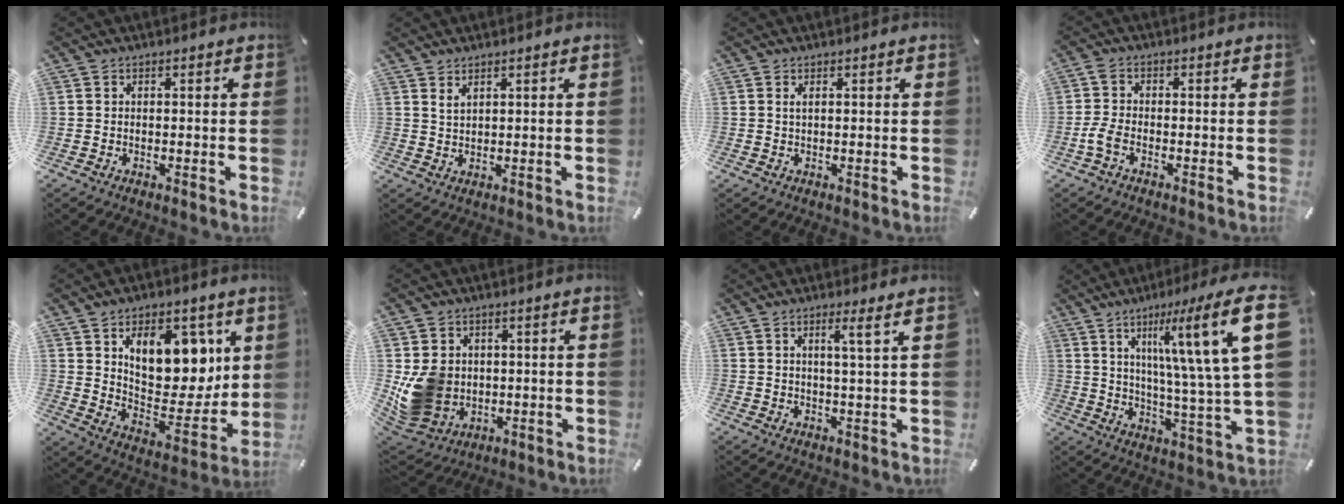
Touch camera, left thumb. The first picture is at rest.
{"total": 1.9, "force": [1.5, 0.6, 1.0], "torque": [-0.022, -0.002, 0.030]}
{"total": 0.9, "force": [0.4, 0.0, 0.9], "torque": [-0.018, 0.000, 0.006]}
{"total": 3.7, "force": [-1.7, 1.8, 2.7], "torque": [-0.065, 0.001, -0.034]}
{"total": 16.5, "force": [8.0, 9.9, 10.5], "torque": [-0.138, -0.049, 0.139]}
{"total": 10.7, "force": [0.2, 9.8, 4.2], "torque": [-0.099, -0.008, 0.004]}
{"total": 4.5, "force": [2.1, -0.6, 4.0], "torque": [-0.082, -0.005, 0.032]}
{"total": 25.7, "force": [9.1, 5.6, 23.4], "torque": [-0.343, -0.048, 0.133]}